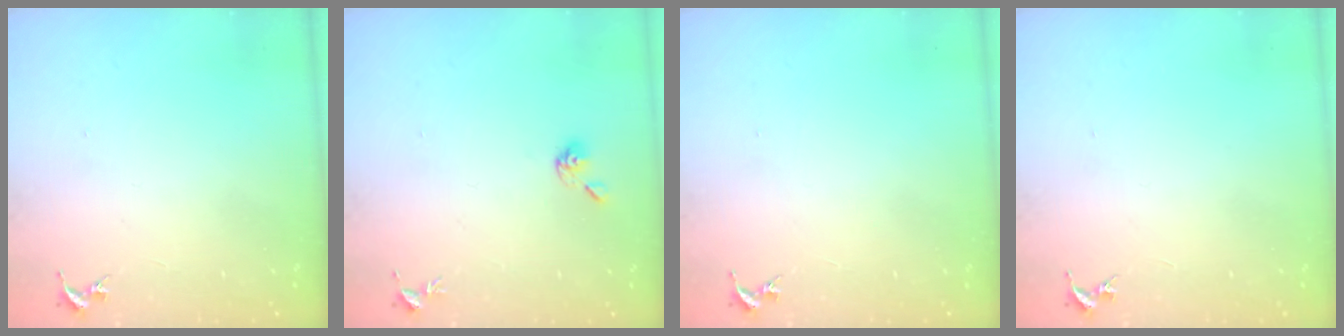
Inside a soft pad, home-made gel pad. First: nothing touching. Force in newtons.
{"total": 5.2, "press": 5.1, "slide": 0.7}
{"total": 0.0}
{"total": 0.0}